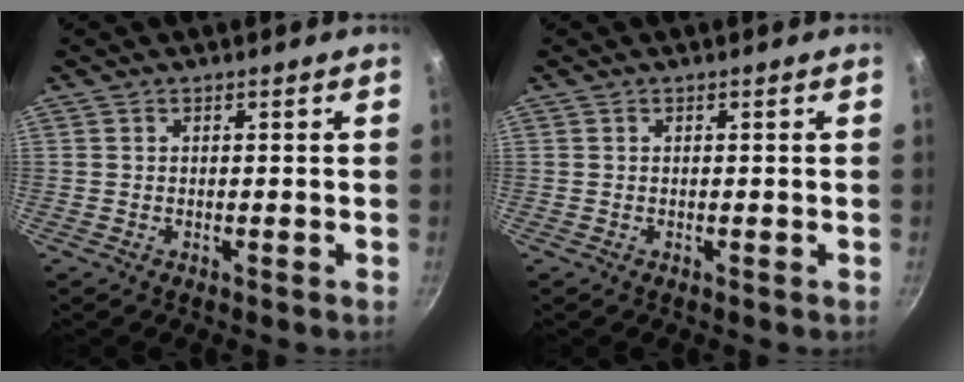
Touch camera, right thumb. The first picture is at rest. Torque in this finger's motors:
{"motor_torque": [0.01, 0.01, -0.06, -0.02, 0.00]}